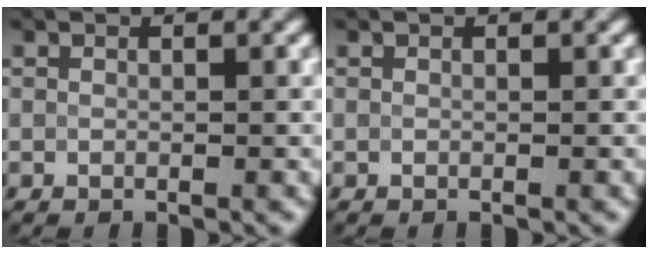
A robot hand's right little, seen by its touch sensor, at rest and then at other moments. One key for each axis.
{"total": 0.0}